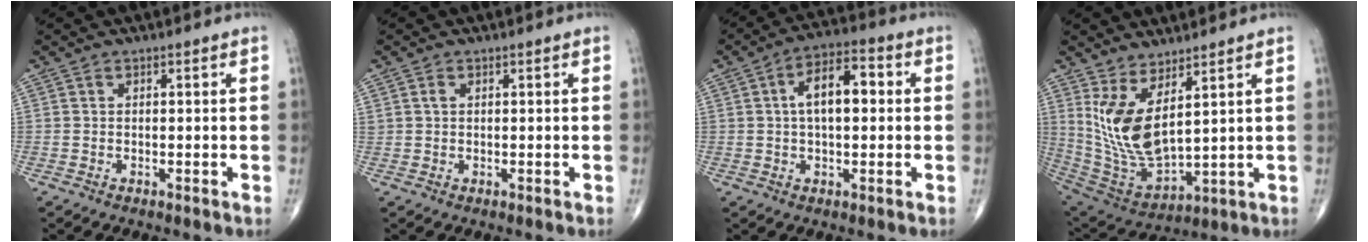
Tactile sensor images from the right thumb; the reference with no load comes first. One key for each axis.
{"total": 1.0, "fx": 0.3, "fy": 0.7, "fz": 0.5, "tx": -0.009, "ty": 0.002, "tz": 0.007}
{"total": 9.7, "fx": 1.2, "fy": 4.8, "fz": 8.3, "tx": -0.128, "ty": 0.024, "tz": 0.013}
{"total": 13.1, "fx": 5.0, "fy": 5.2, "fz": 10.9, "tx": -0.216, "ty": -0.048, "tz": 0.123}